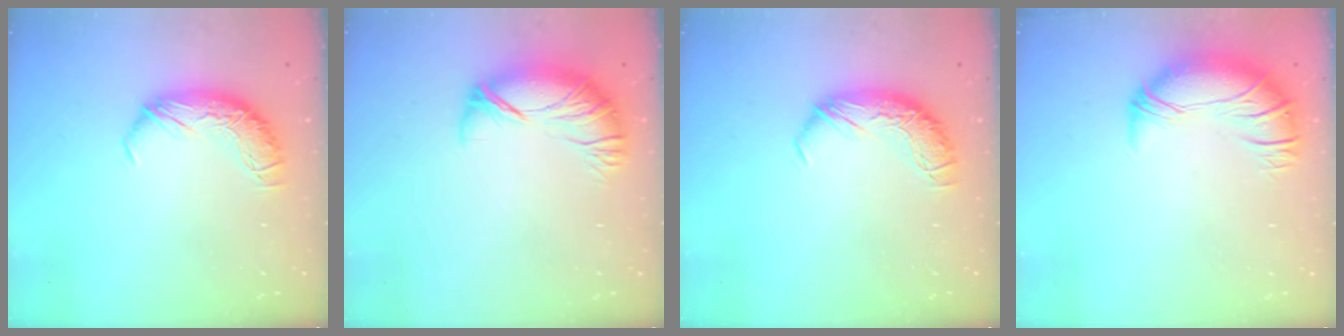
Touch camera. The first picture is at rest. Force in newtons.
{"total": 2.6, "press": 1.8, "slide": 1.9}
{"total": 0.0}
{"total": 2.8, "press": 0.8, "slide": 2.7}